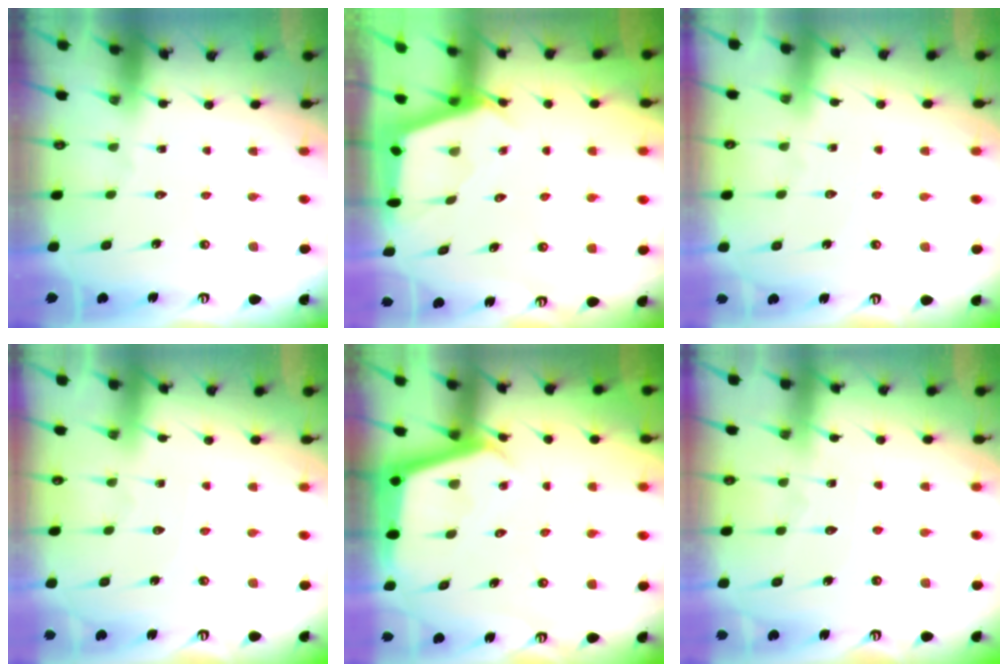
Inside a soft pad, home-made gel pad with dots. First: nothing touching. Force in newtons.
{"total": 2.6, "press": 2.6, "slide": 0.4}
{"total": 2.4, "press": 2.3, "slide": 0.4}
{"total": 3.8, "press": 3.8, "slide": 0.3}
{"total": 3.9, "press": 3.9, "slide": 0.2}
{"total": 6.5, "press": 6.5, "slide": 0.7}